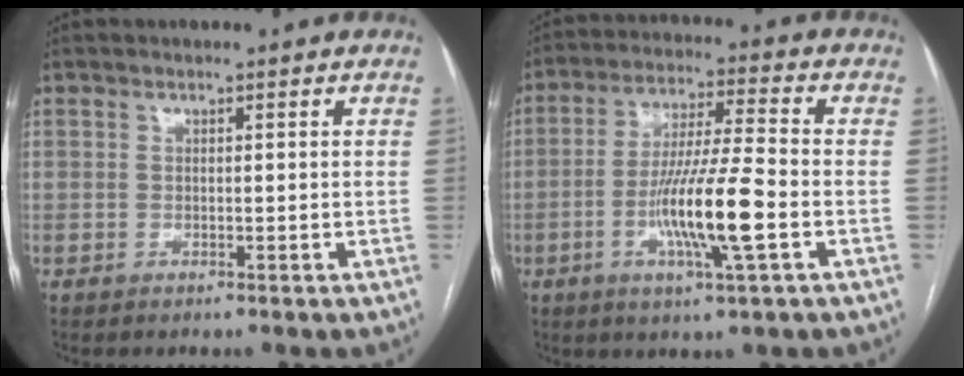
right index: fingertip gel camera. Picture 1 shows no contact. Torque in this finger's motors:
{"motor_torque": [1.92, -0.23, 0.65, 0.20]}